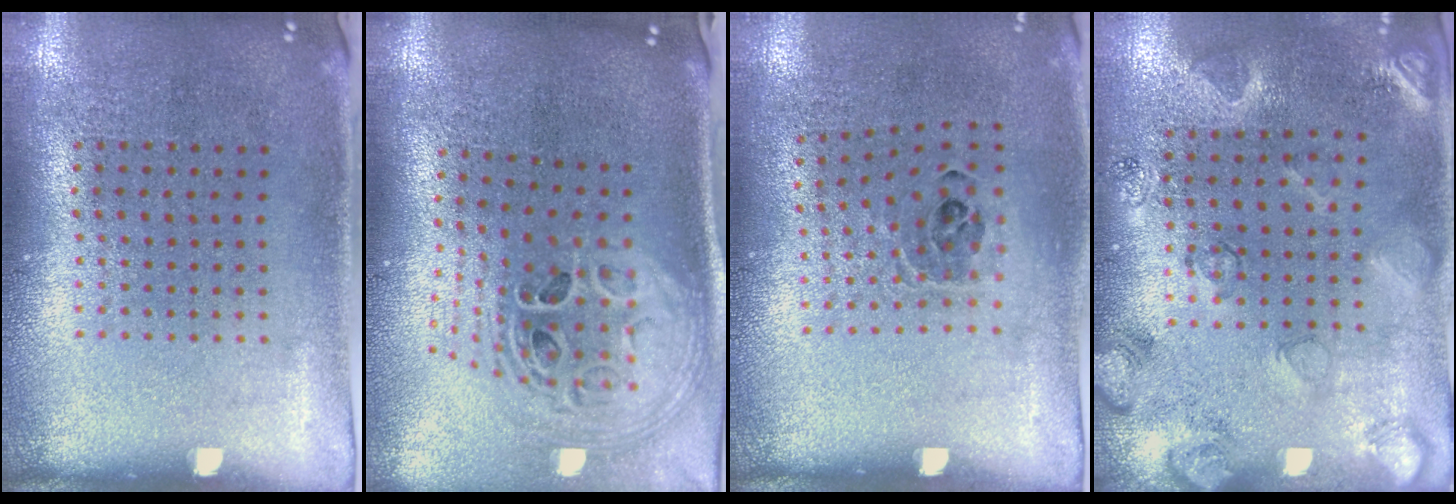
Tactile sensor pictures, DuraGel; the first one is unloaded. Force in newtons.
{"total": 2.9, "press": 2.0, "slide": 2.0}
{"total": 0.9, "press": 0.8, "slide": 0.3}
{"total": 2.1, "press": 2.0, "slide": 0.7}